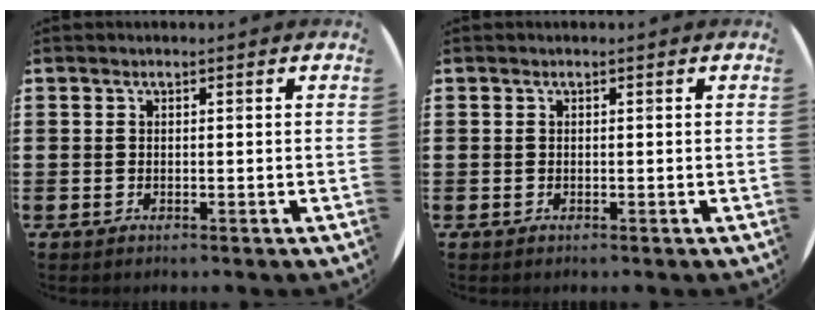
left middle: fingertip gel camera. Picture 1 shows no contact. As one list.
[{"total": 0.0}]